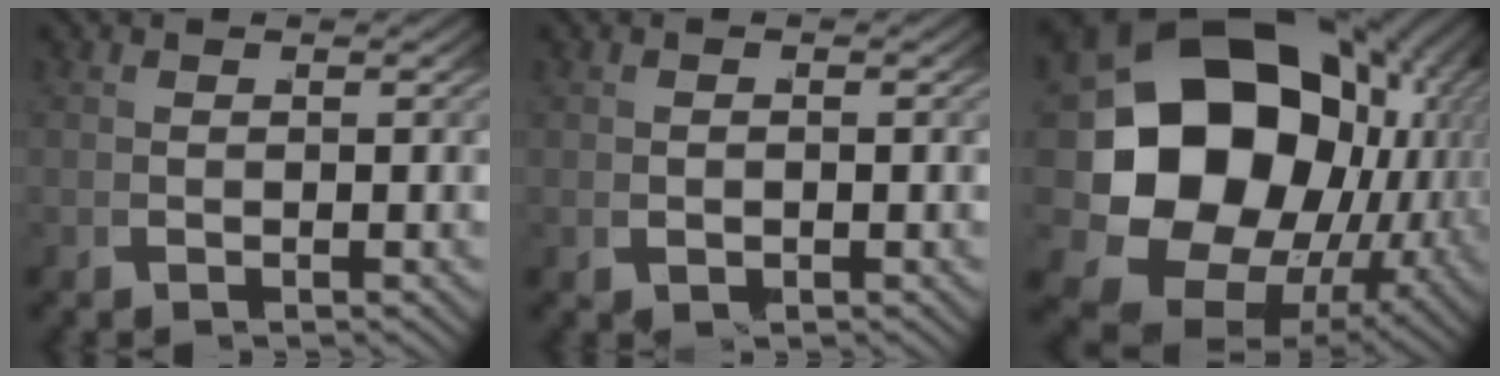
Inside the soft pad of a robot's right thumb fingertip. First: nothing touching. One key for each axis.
{"total": 0.9, "fx": 0.1, "fy": 0.7, "fz": 0.5, "tx": -0.011, "ty": 0.000, "tz": 0.005}
{"total": 29.8, "fx": 0.9, "fy": 21.3, "fz": 20.9, "tx": -0.380, "ty": -0.054, "tz": 0.029}